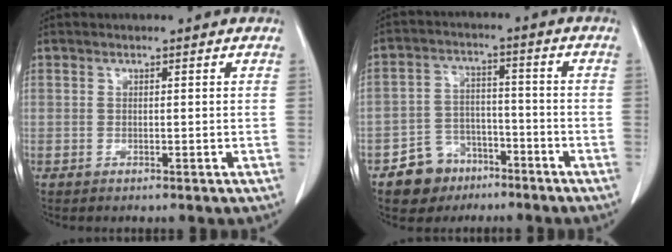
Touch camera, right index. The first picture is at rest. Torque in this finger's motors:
{"motor_torque": [-0.24, 0.06, -0.26, -0.14]}